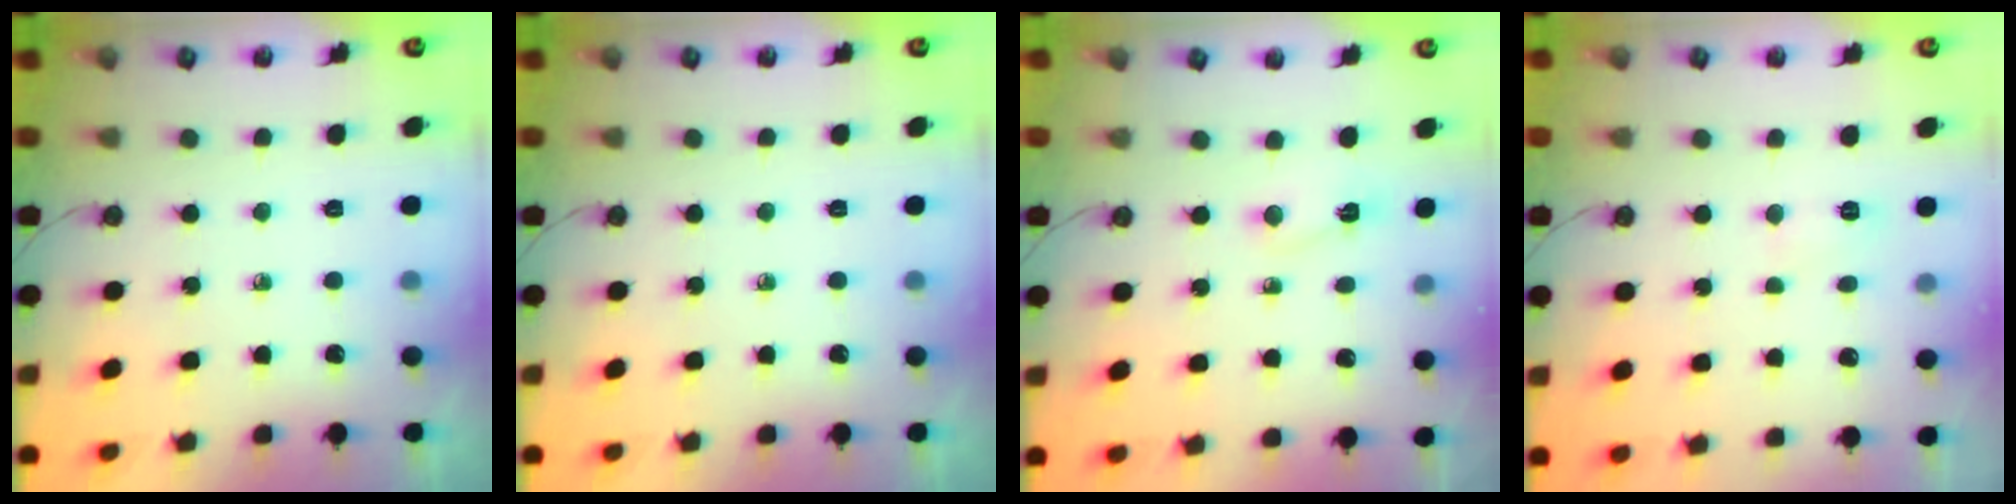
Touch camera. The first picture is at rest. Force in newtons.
{"total": 0.0}
{"total": 2.1, "press": 2.0, "slide": 0.5}
{"total": 5.8, "press": 5.8, "slide": 0.6}